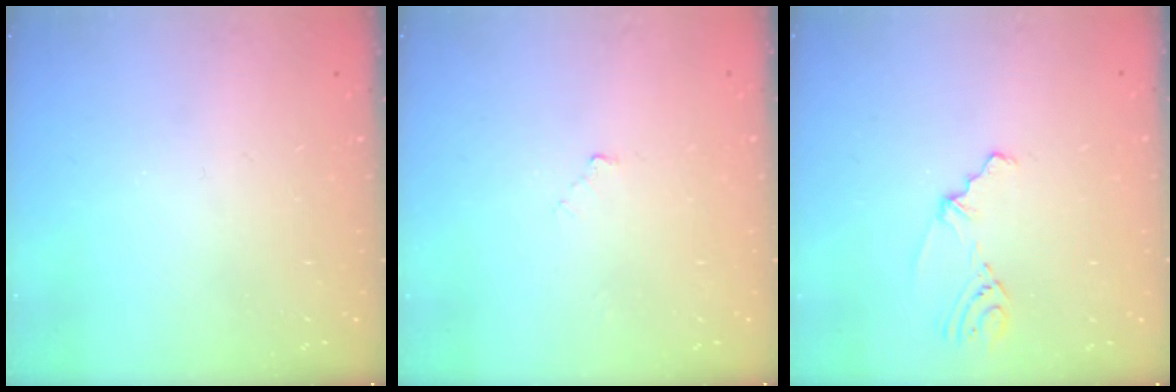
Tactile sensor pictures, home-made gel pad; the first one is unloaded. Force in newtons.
{"total": 2.8, "press": 2.8, "slide": 0.4}
{"total": 2.7, "press": 2.3, "slide": 1.6}